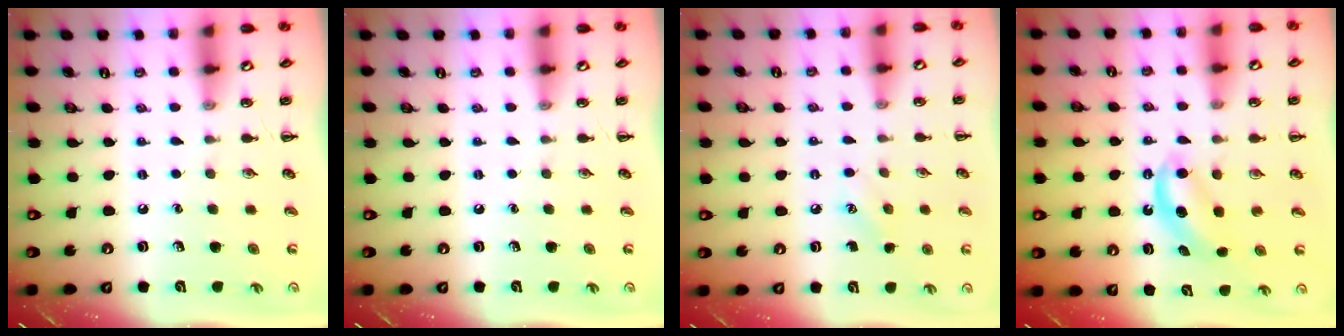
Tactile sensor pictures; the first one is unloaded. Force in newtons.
{"total": 0.0}
{"total": 6.8, "press": 6.6, "slide": 1.7}
{"total": 5.4, "press": 5.3, "slide": 0.7}